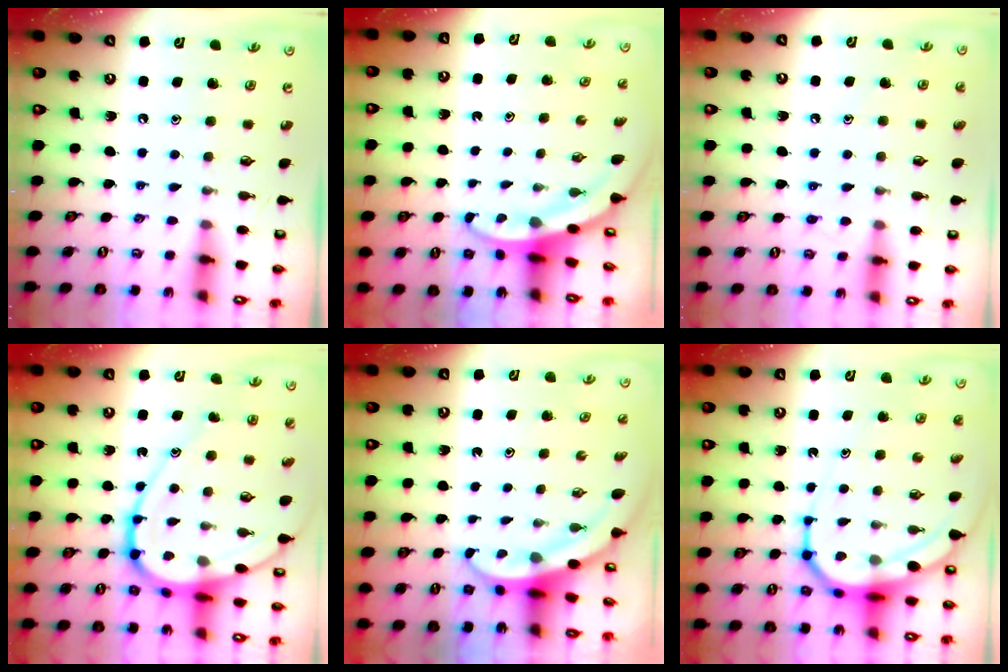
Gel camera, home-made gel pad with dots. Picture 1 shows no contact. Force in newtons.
{"total": 3.5, "press": 3.5, "slide": 0.1}
{"total": 5.1, "press": 5.1, "slide": 0.5}
{"total": 15.9, "press": 15.9, "slide": 1.5}
{"total": 3.8, "press": 3.8, "slide": 0.2}
{"total": 10.7, "press": 10.7, "slide": 1.1}